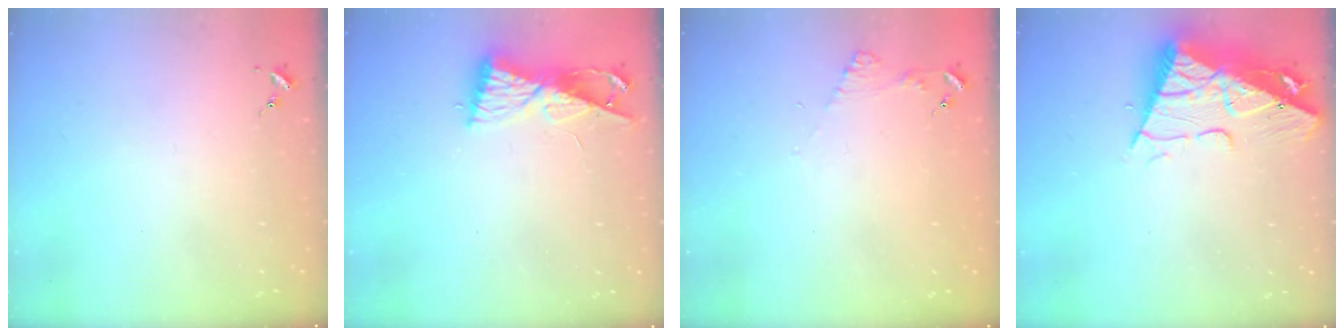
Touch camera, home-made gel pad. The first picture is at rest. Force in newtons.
{"total": 8.9, "press": 8.9, "slide": 0.4}
{"total": 5.5, "press": 5.5, "slide": 0.6}
{"total": 14.2, "press": 14.1, "slide": 1.5}